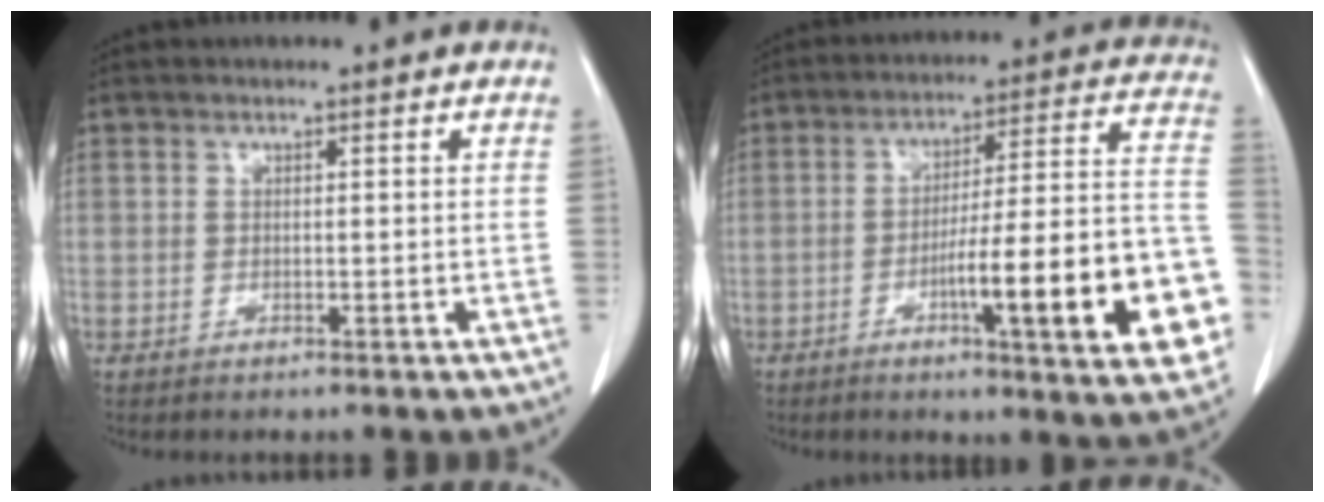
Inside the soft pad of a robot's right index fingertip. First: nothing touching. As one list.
[{"total": 19.8, "force": [-6.5, 2.2, 18.6], "torque": [-0.200, 0.018, -0.085]}]